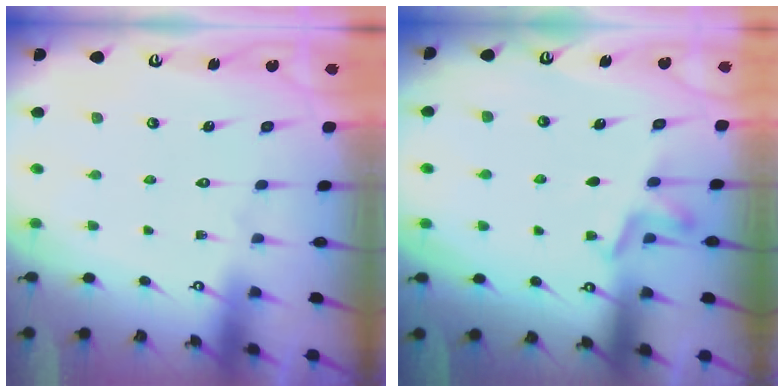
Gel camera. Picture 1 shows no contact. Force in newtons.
{"total": 4.6, "press": 4.3, "slide": 1.4}